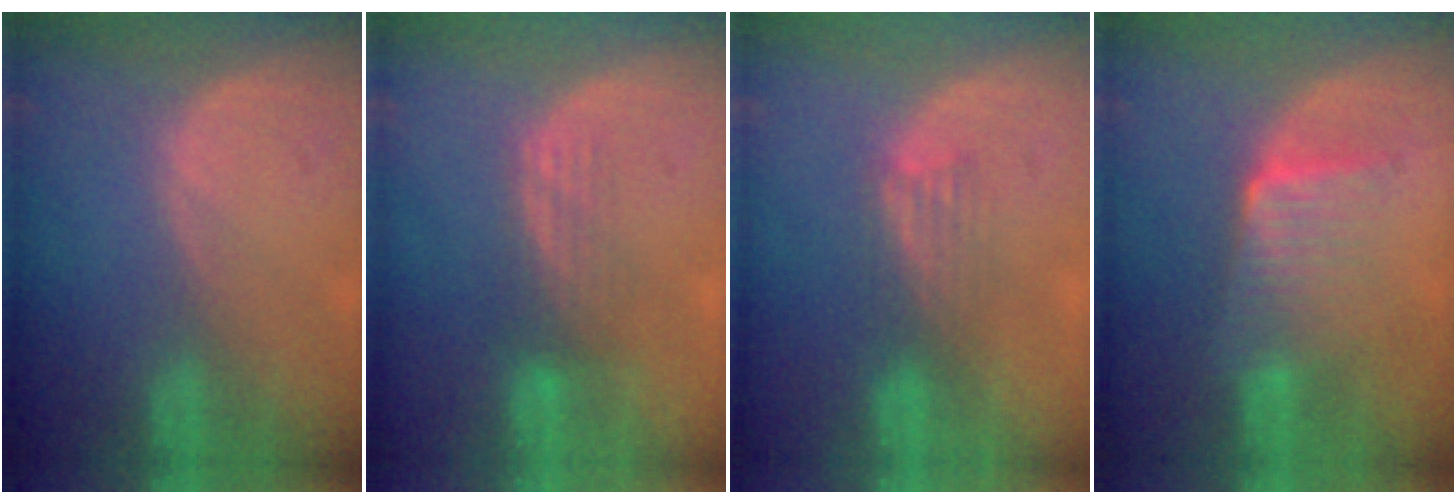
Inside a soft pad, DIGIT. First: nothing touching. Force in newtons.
{"total": 3.5, "press": 3.1, "slide": 1.6}
{"total": 3.0, "press": 2.8, "slide": 1.1}
{"total": 6.7, "press": 5.9, "slide": 3.2}